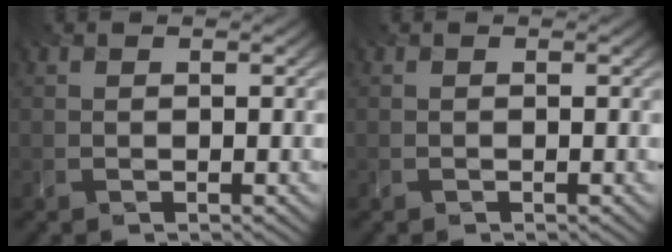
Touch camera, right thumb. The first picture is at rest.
{"total": 0.0}